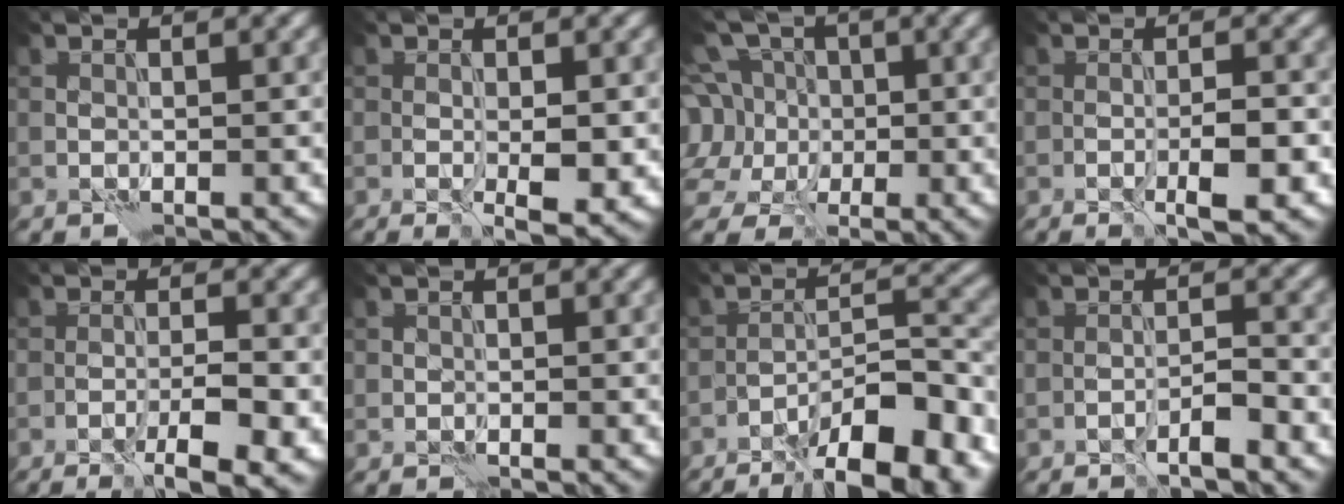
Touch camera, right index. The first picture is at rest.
{"total": 3.6, "force": [-0.6, 1.1, 3.3], "torque": [-0.057, -0.012, -0.004]}
{"total": 12.0, "force": [1.0, 10.5, 5.6], "torque": [-0.146, 0.033, -0.023]}
{"total": 3.9, "force": [-1.3, 0.8, 3.5], "torque": [-0.059, -0.003, -0.017]}
{"total": 5.7, "force": [-2.6, 1.3, 4.9], "torque": [-0.075, -0.003, -0.034]}
{"total": 0.6, "force": [-0.1, 0.4, 0.3], "torque": [-0.004, -0.001, -0.003]}
{"total": 10.8, "force": [-7.5, 2.6, 7.4], "torque": [-0.108, 0.016, -0.122]}
{"total": 2.5, "force": [-1.6, 0.3, 1.8], "torque": [-0.027, 0.009, -0.030]}